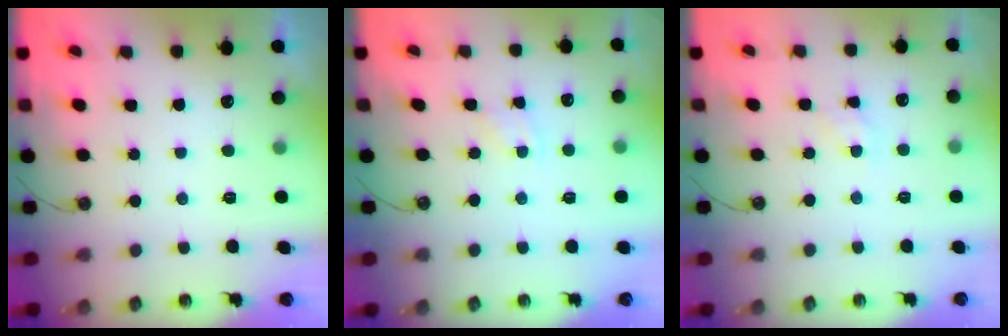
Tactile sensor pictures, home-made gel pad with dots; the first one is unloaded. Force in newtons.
{"total": 1.9, "press": 1.9, "slide": 0.4}
{"total": 3.0, "press": 3.0, "slide": 0.2}